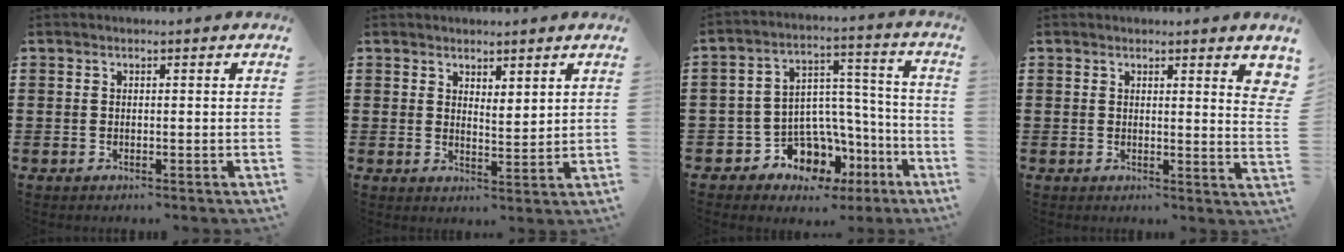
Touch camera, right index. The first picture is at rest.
{"total": 2.4, "force": [2.3, 0.6, 0.1], "torque": [-0.008, 0.001, 0.044]}
{"total": 7.5, "force": [-4.2, 5.8, 2.0], "torque": [-0.050, 0.006, -0.066]}
{"total": 2.1, "force": [1.6, 0.1, 1.4], "torque": [-0.018, -0.004, 0.026]}